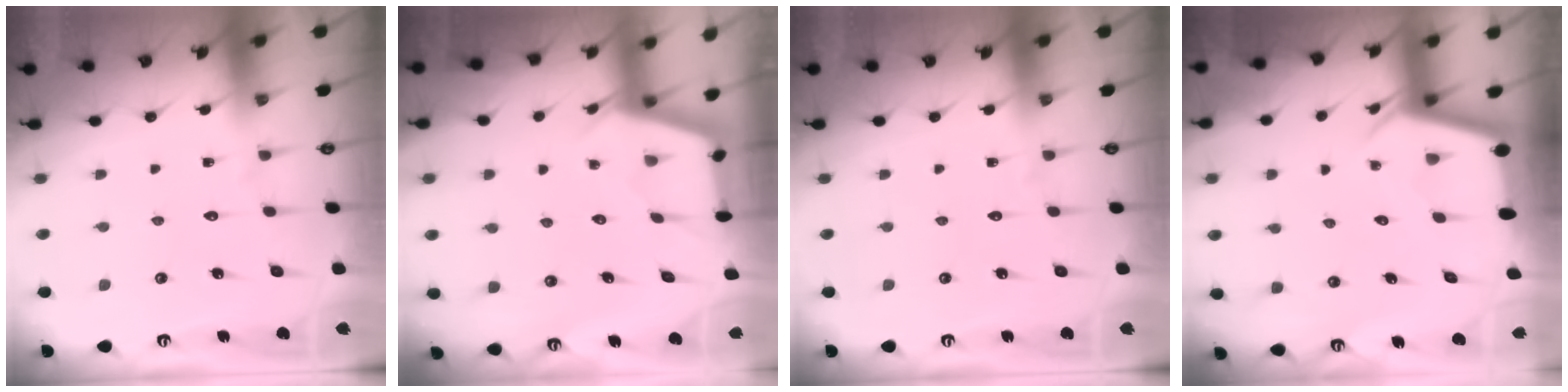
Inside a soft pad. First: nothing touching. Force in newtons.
{"total": 2.6, "press": 2.6, "slide": 0.3}
{"total": 0.0}
{"total": 2.8, "press": 2.8, "slide": 0.2}